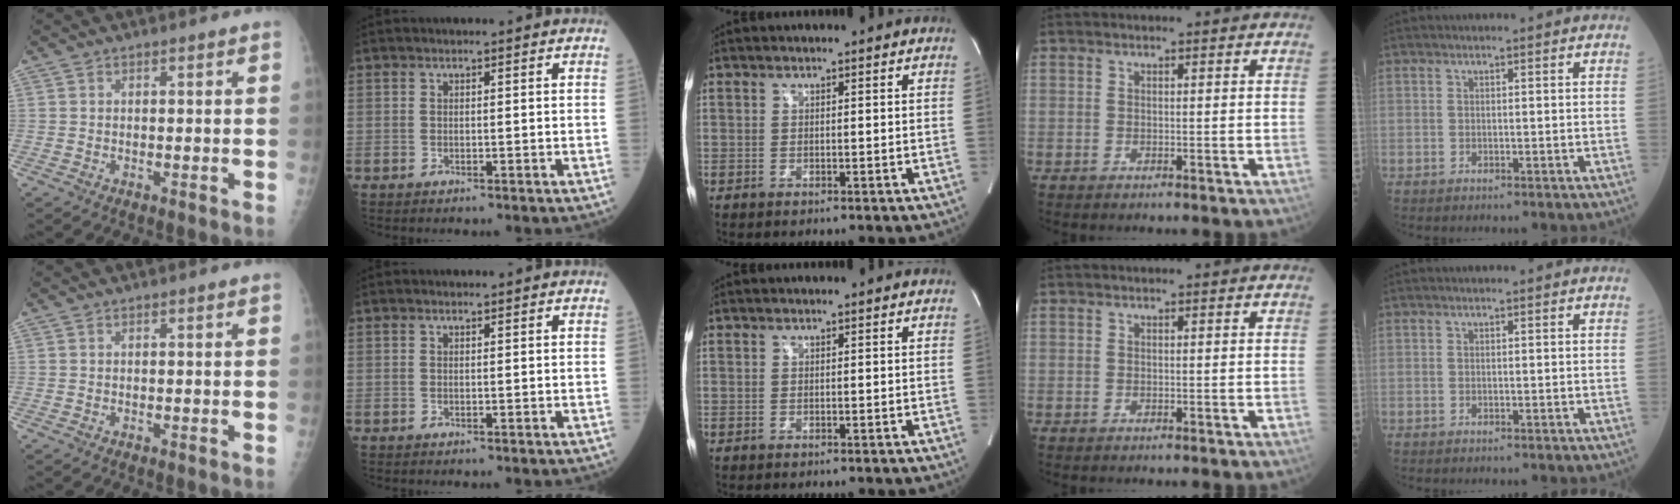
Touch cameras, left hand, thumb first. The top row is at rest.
{}